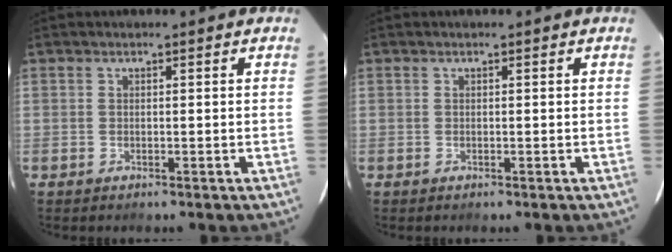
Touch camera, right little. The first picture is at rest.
{"total": 0.0}